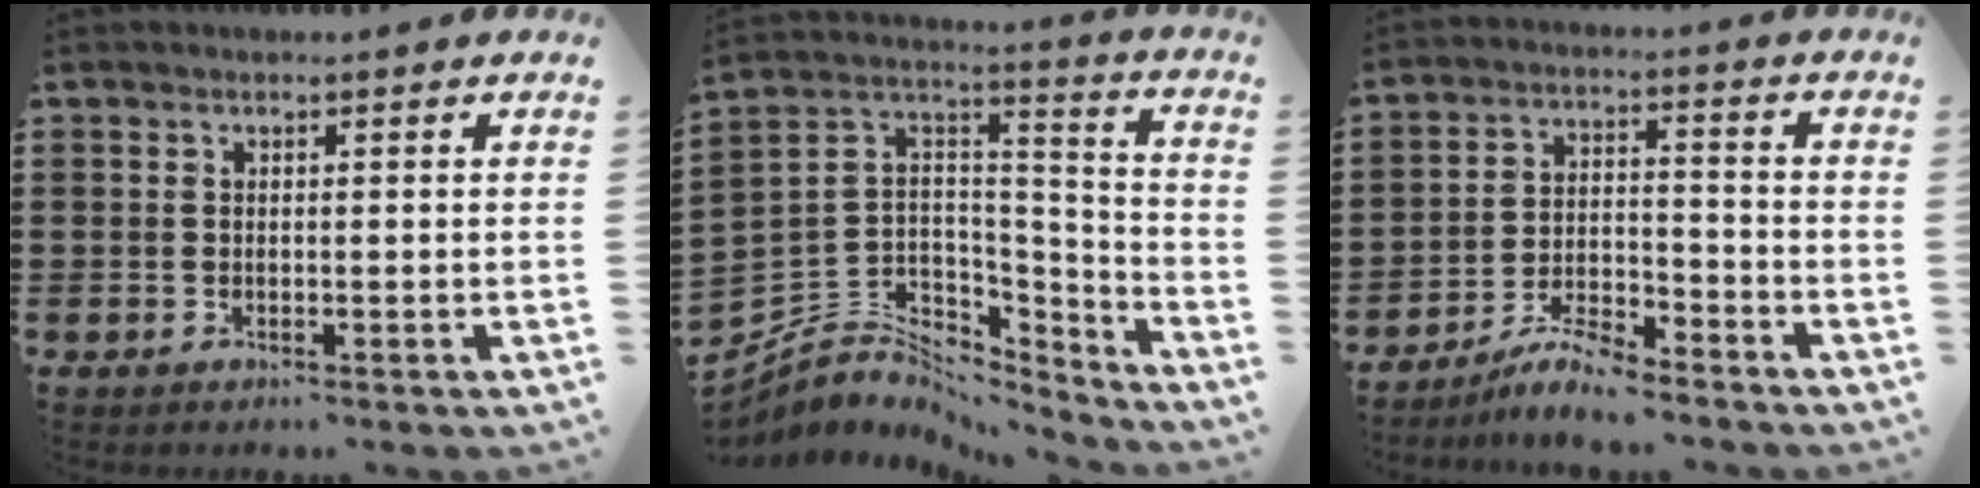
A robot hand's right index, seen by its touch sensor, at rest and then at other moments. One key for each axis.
{"total": 5.1, "fx": -2.7, "fy": 4.2, "fz": 0.8, "tx": -0.042, "ty": -0.016, "tz": -0.053}
{"total": 5.9, "fx": -5.5, "fy": 0.5, "fz": 2.0, "tx": -0.041, "ty": 0.002, "tz": -0.105}